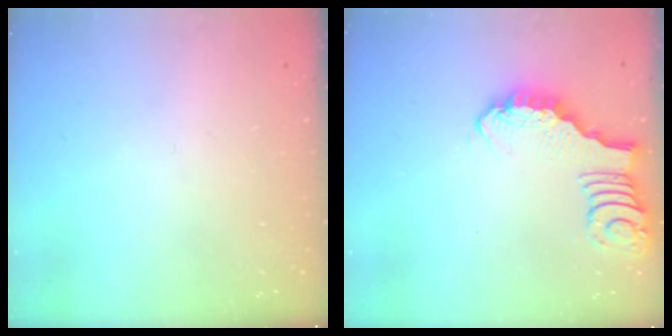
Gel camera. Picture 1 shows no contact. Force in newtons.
{"total": 3.2, "press": 3.2, "slide": 0.3}